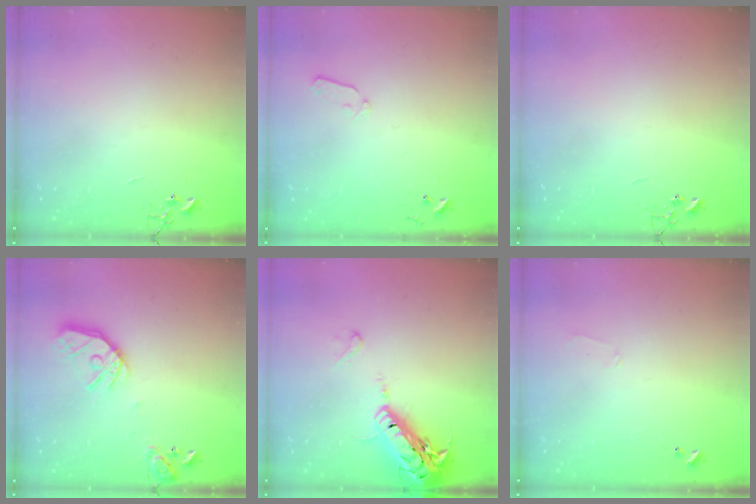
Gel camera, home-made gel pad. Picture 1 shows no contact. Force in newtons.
{"total": 6.0, "press": 5.9, "slide": 1.0}
{"total": 0.0}
{"total": 15.4, "press": 15.3, "slide": 2.1}
{"total": 20.3, "press": 19.9, "slide": 3.9}
{"total": 5.0, "press": 5.0, "slide": 0.9}